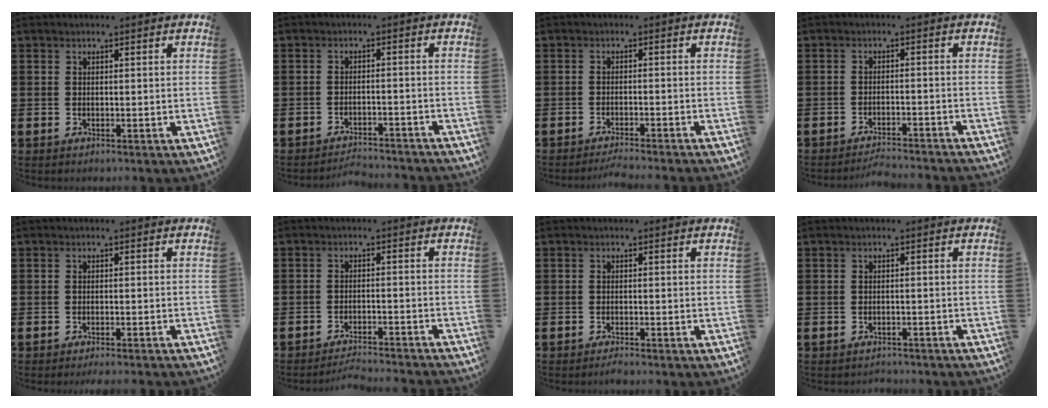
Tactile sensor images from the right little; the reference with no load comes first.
{"total": 2.3, "force": [-2.3, -0.1, 0.0], "torque": [-0.005, 0.004, -0.049]}
{"total": 1.6, "force": [-1.6, -0.3, 0.5], "torque": [-0.006, 0.001, -0.030]}
{"total": 2.3, "force": [-2.3, -0.2, 0.2], "torque": [-0.005, 0.004, -0.047]}
{"total": 0.8, "force": [-0.8, -0.2, 0.3], "torque": [-0.004, -0.003, -0.015]}
{"total": 2.5, "force": [-2.5, -0.2, 0.2], "torque": [-0.005, 0.003, -0.053]}
{"total": 0.8, "force": [-0.7, 0.0, 0.3], "torque": [-0.007, -0.003, -0.013]}
{"total": 0.9, "force": [-0.9, 0.1, -0.1], "torque": [-0.003, 0.001, -0.020]}